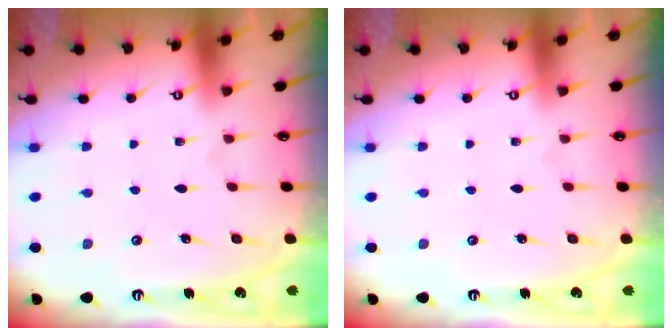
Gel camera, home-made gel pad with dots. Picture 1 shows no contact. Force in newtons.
{"total": 0.0}